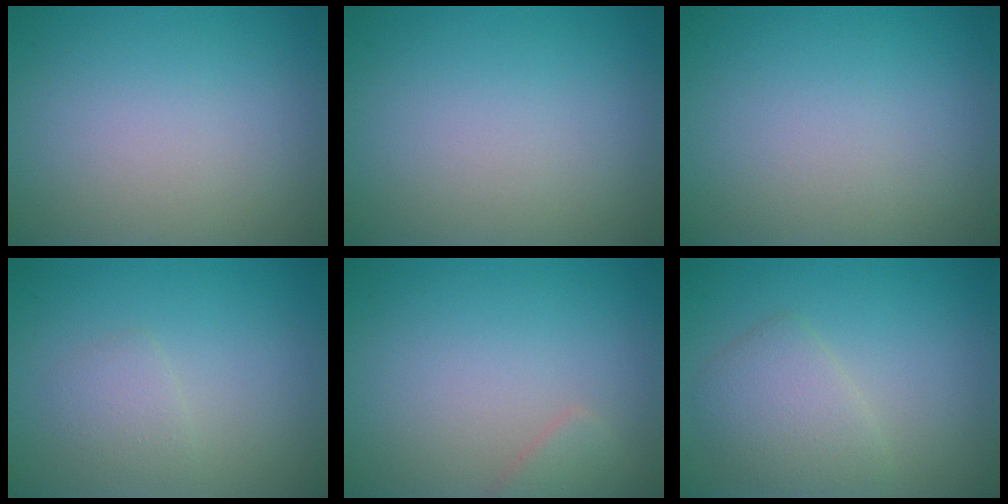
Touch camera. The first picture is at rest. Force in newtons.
{"total": 0.0}
{"total": 0.0}
{"total": 1.5, "press": 1.5, "slide": 0.2}
{"total": 1.3, "press": 1.3, "slide": 0.1}
{"total": 2.9, "press": 2.9, "slide": 0.2}